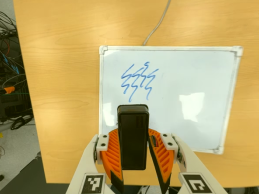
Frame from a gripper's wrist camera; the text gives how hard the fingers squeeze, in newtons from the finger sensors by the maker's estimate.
{"total": 6.0, "left": 5.1, "right": 6.9}